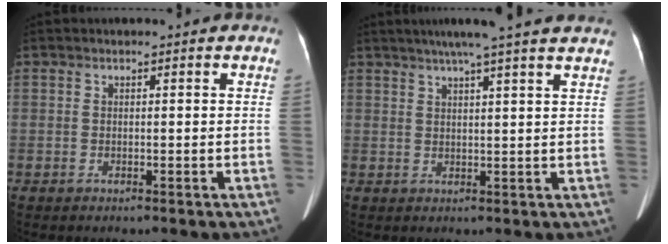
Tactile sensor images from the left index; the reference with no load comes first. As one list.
[{"total": 12.3, "force": [10.2, -0.6, 6.9], "torque": [-0.108, 0.023, 0.116]}]